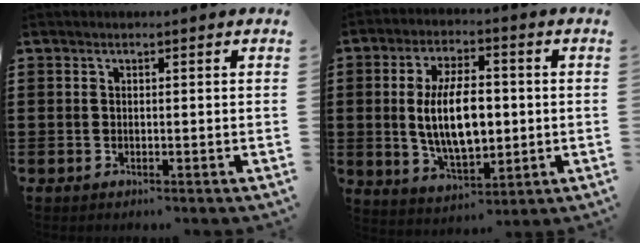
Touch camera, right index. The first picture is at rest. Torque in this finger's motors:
{"motor_torque": [2.14, 0.00, 0.66, 0.21]}